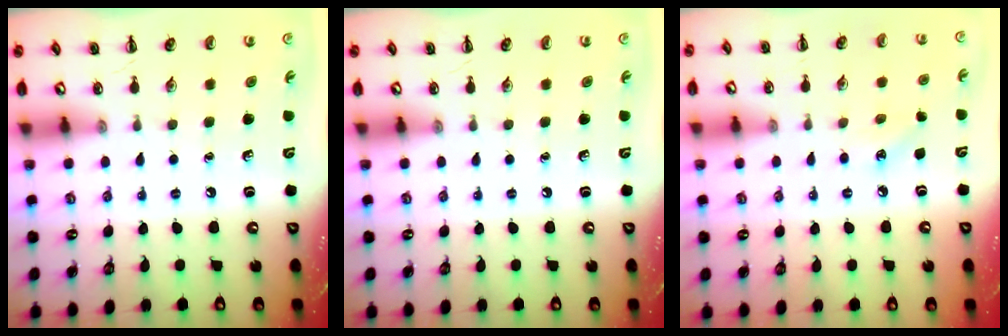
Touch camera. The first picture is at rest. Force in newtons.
{"total": 0.0}
{"total": 6.6, "press": 6.4, "slide": 1.9}